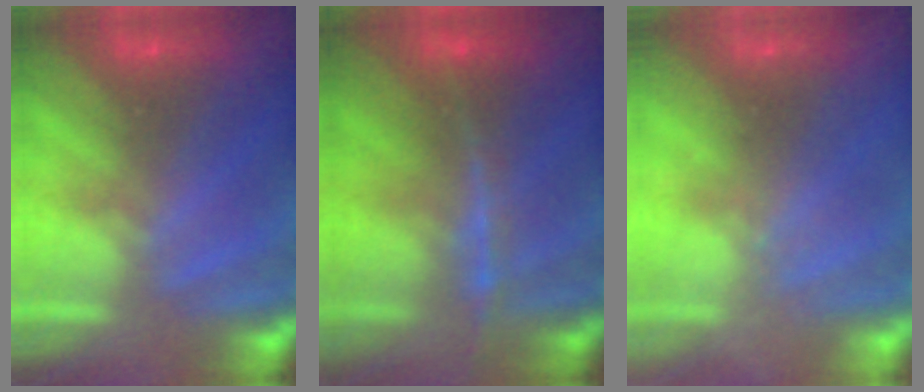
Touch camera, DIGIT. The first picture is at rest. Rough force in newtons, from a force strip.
{"total": 2.4}
{"total": 2.3}